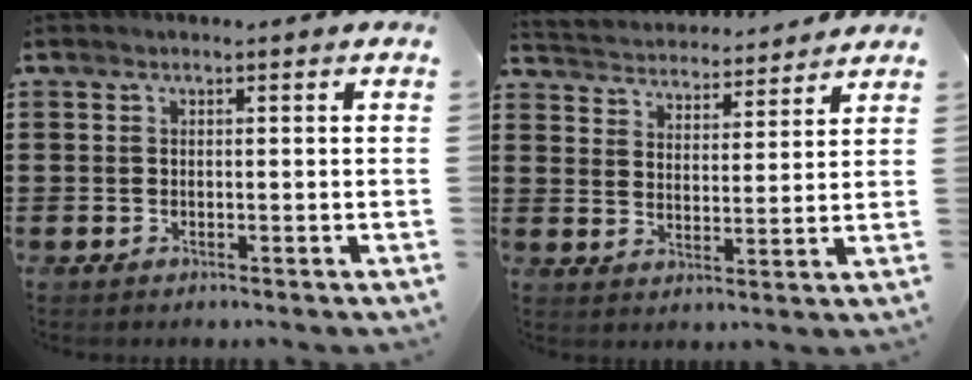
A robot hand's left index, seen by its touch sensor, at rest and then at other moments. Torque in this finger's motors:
{"motor_torque": [2.14, 0.00, 0.15, 0.04]}